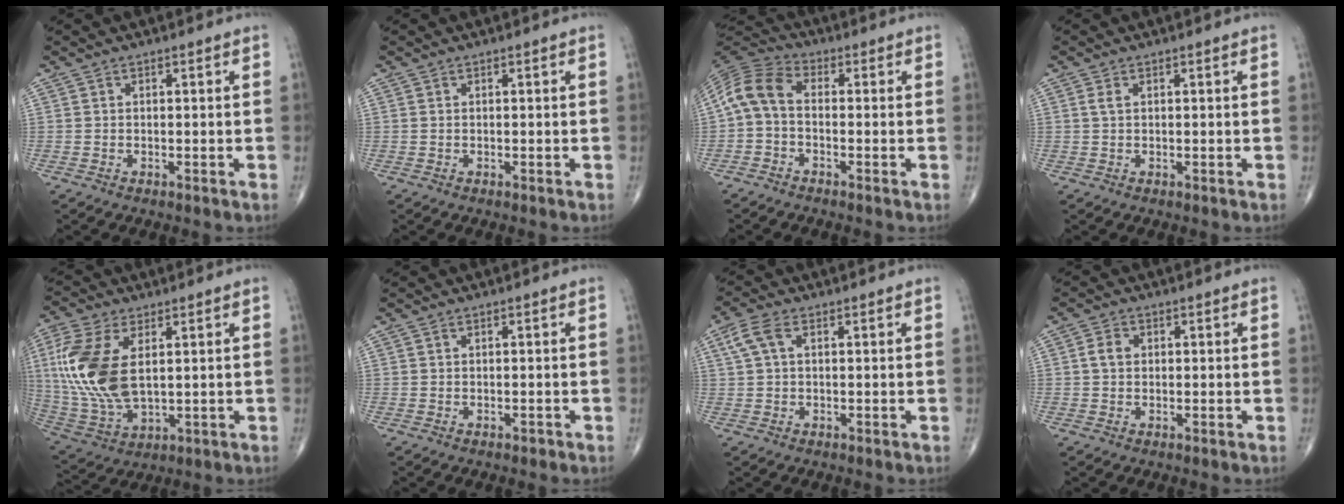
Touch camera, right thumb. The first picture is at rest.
{"total": 0.0}
{"total": 8.1, "force": [-0.8, 5.0, 6.3], "torque": [-0.126, 0.025, -0.034]}
{"total": 1.3, "force": [0.3, 0.5, 1.1], "torque": [-0.030, 0.004, 0.007]}
{"total": 17.0, "force": [3.1, 9.1, 14.1], "torque": [-0.315, -0.013, 0.067]}
{"total": 0.6, "force": [-0.2, 0.4, 0.4], "torque": [-0.003, 0.001, -0.005]}
{"total": 4.4, "force": [1.3, 2.4, 3.5], "torque": [-0.091, 0.019, 0.027]}
{"total": 2.8, "force": [0.4, 2.1, 1.9], "torque": [-0.036, 0.006, 0.006]}